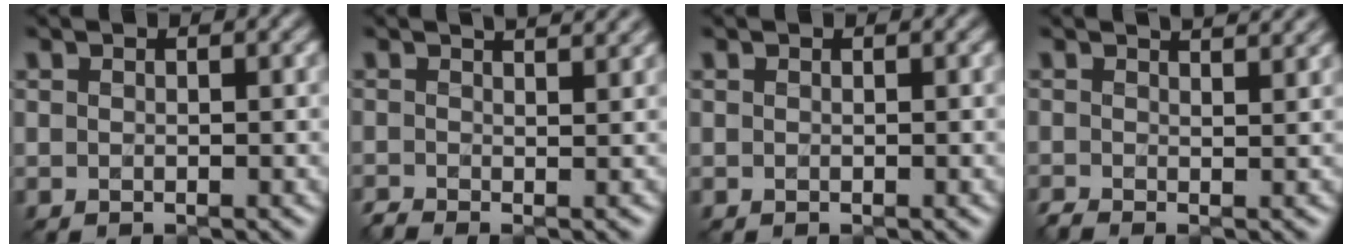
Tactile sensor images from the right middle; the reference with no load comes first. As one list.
[{"total": 3.2, "force": [0.5, 1.3, 2.9], "torque": [-0.025, 0.011, -0.010]}, {"total": 0.0}, {"total": 3.1, "force": [0.8, 1.2, 2.7], "torque": [-0.026, 0.013, -0.006]}]